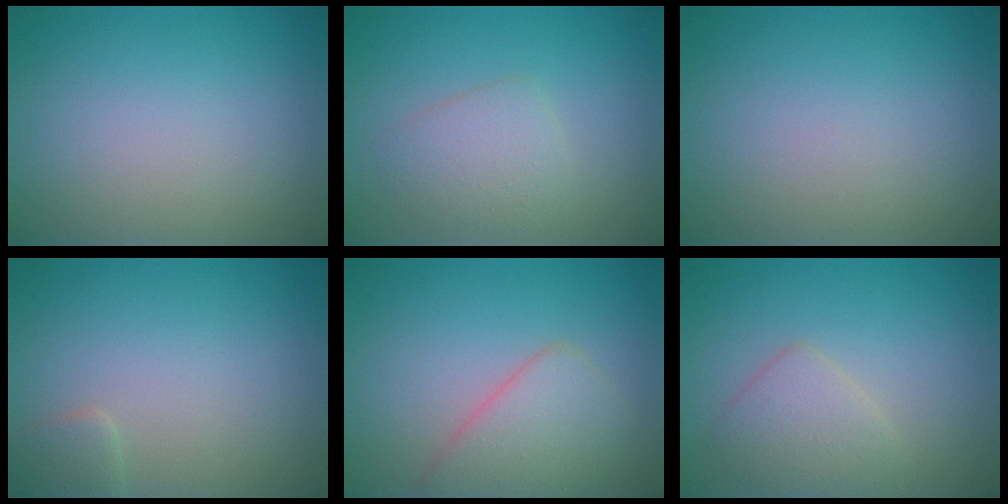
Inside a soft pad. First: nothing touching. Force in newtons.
{"total": 2.6, "press": 2.6, "slide": 0.1}
{"total": 0.0}
{"total": 1.4, "press": 1.4, "slide": 0.1}
{"total": 3.9, "press": 3.9, "slide": 0.2}
{"total": 2.7, "press": 2.7, "slide": 0.2}